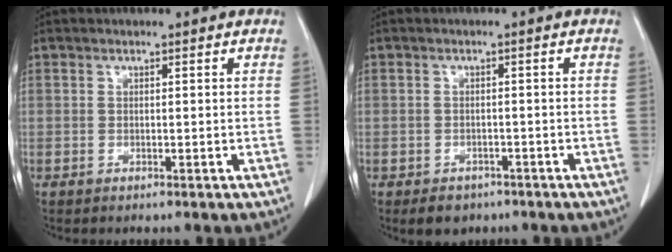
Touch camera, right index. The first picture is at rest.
{"total": 3.6, "force": [-2.5, 2.4, 0.8], "torque": [-0.011, 0.005, -0.029]}